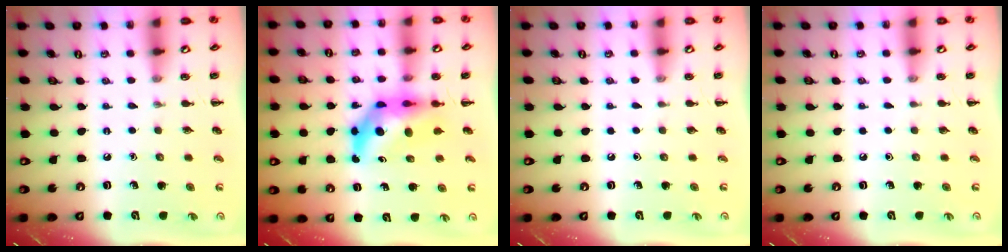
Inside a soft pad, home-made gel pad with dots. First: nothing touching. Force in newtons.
{"total": 7.7, "press": 7.1, "slide": 2.9}
{"total": 0.0}
{"total": 0.0}